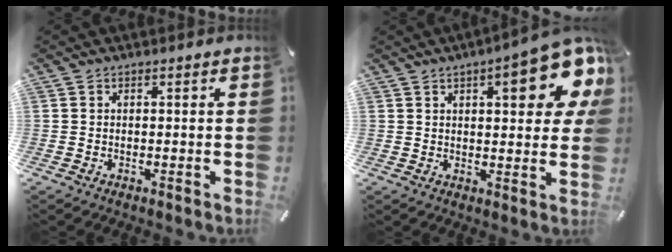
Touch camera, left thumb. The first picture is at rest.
{"total": 15.4, "force": [7.2, 5.2, 12.6], "torque": [-0.160, -0.034, 0.112]}